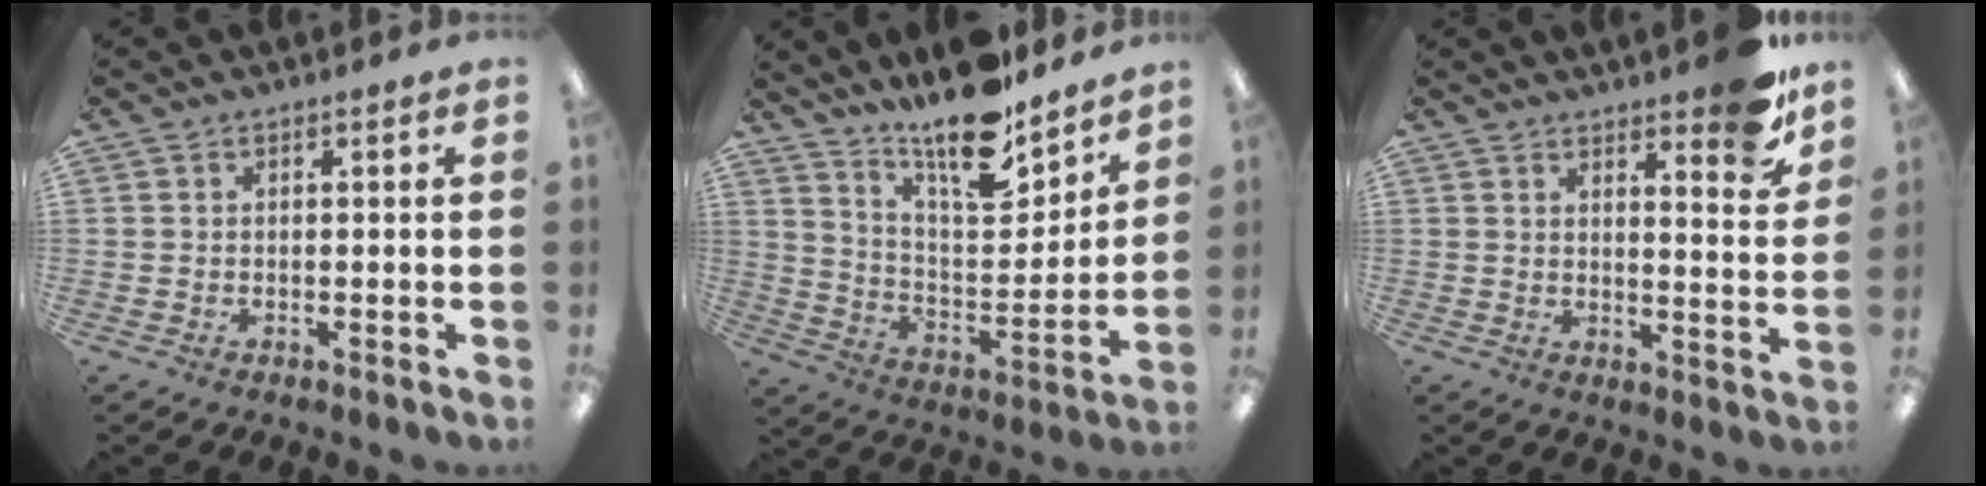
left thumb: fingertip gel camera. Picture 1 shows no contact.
{"total": 16.0, "force": [13.6, 4.1, 7.4], "torque": [-0.124, -0.108, 0.232]}
{"total": 9.1, "force": [7.4, 2.4, 4.9], "torque": [-0.051, -0.052, 0.124]}